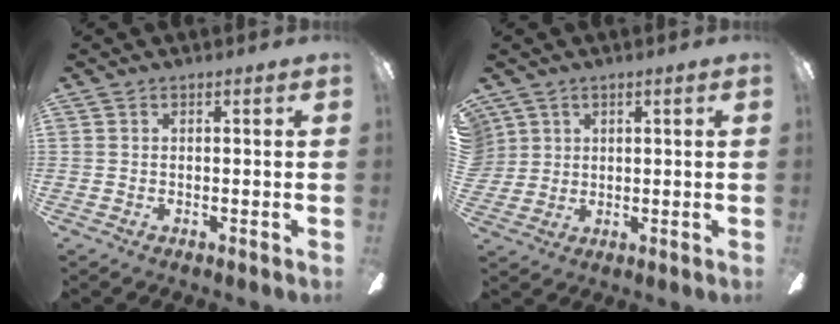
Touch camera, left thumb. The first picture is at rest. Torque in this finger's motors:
{"motor_torque": [2.94, 2.07, 1.47, -1.30, 0.76]}